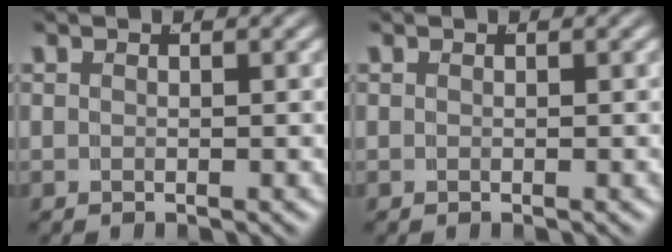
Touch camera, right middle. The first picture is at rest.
{"total": 0.0}